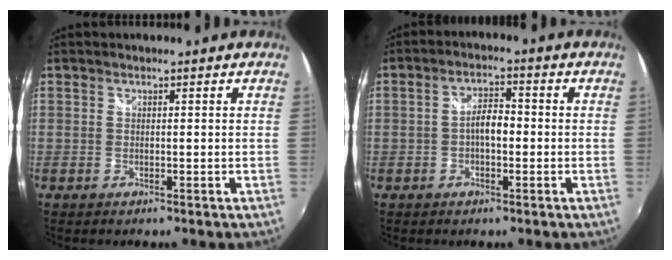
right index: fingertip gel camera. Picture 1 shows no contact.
{"total": 4.2, "force": [-0.8, 1.9, 3.6], "torque": [-0.066, 0.011, -0.015]}